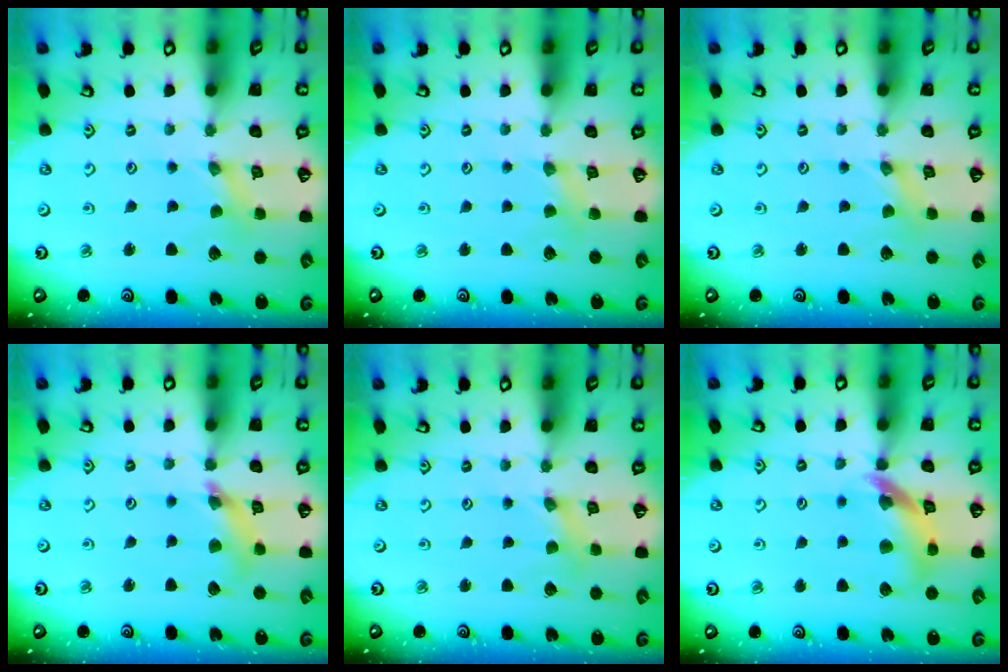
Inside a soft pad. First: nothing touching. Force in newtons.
{"total": 2.3, "press": 2.3, "slide": 0.4}
{"total": 0.0}
{"total": 8.9, "press": 8.8, "slide": 1.1}
{"total": 1.6, "press": 1.6, "slide": 0.1}
{"total": 12.0, "press": 11.9, "slide": 1.6}